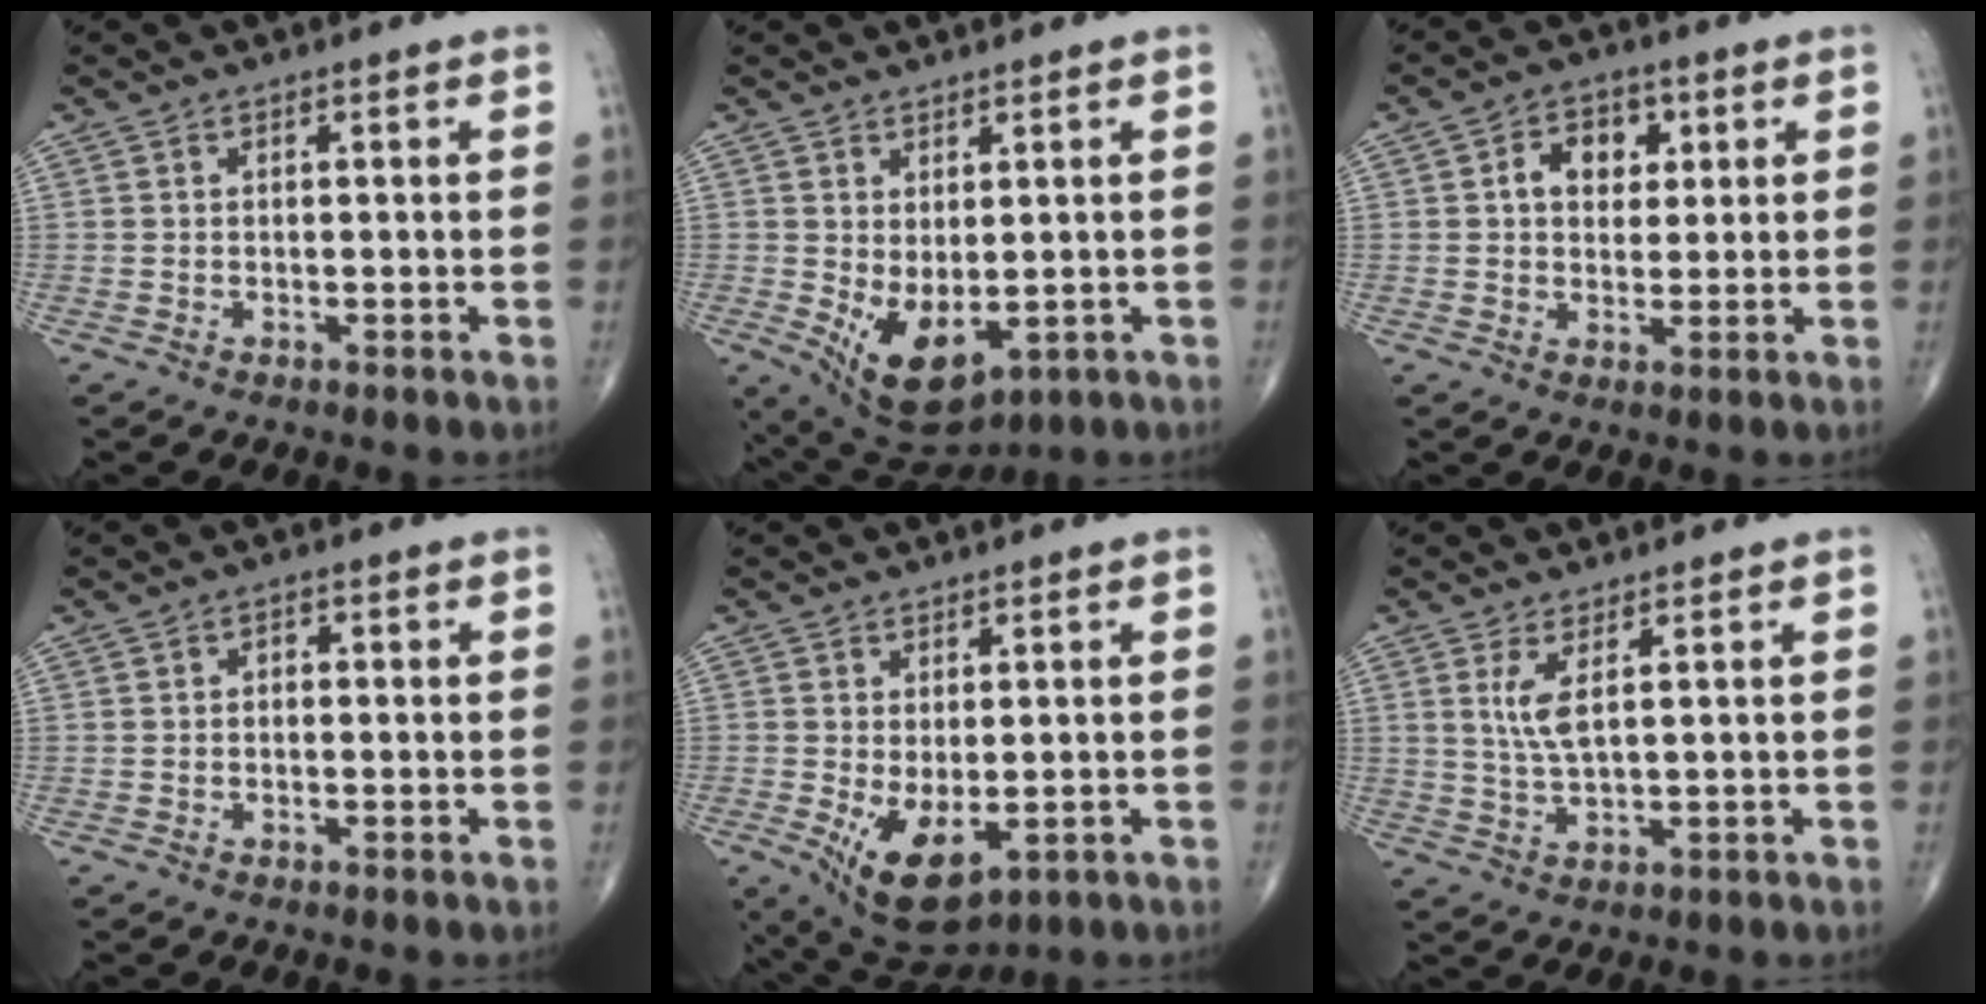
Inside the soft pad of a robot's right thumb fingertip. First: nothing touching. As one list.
[{"total": 9.3, "force": [-1.2, 5.0, 7.8], "torque": [-0.120, -0.009, 0.006]}, {"total": 7.1, "force": [1.9, 5.2, 4.4], "torque": [-0.034, 0.002, 0.025]}, {"total": 1.2, "force": [-0.1, 0.9, 0.8], "torque": [-0.003, 0.004, -0.006]}, {"total": 9.0, "force": [-2.0, 4.6, 7.4], "torque": [-0.118, -0.016, -0.013]}, {"total": 4.4, "force": [1.6, 1.1, 3.9], "torque": [-0.088, -0.014, 0.040]}]